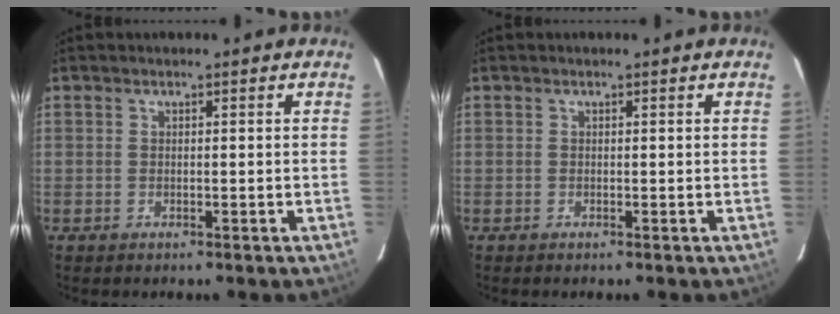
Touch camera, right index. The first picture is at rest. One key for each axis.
{"total": 0.0}